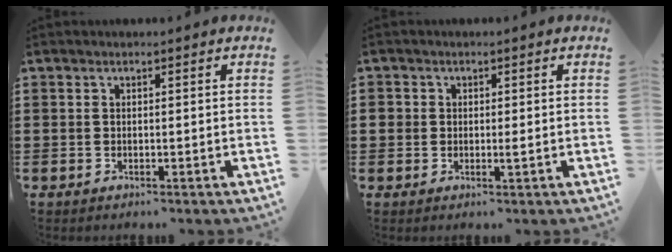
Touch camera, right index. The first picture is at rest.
{"total": 1.3, "force": [0.1, 1.0, 0.8], "torque": [-0.018, 0.004, 0.001]}